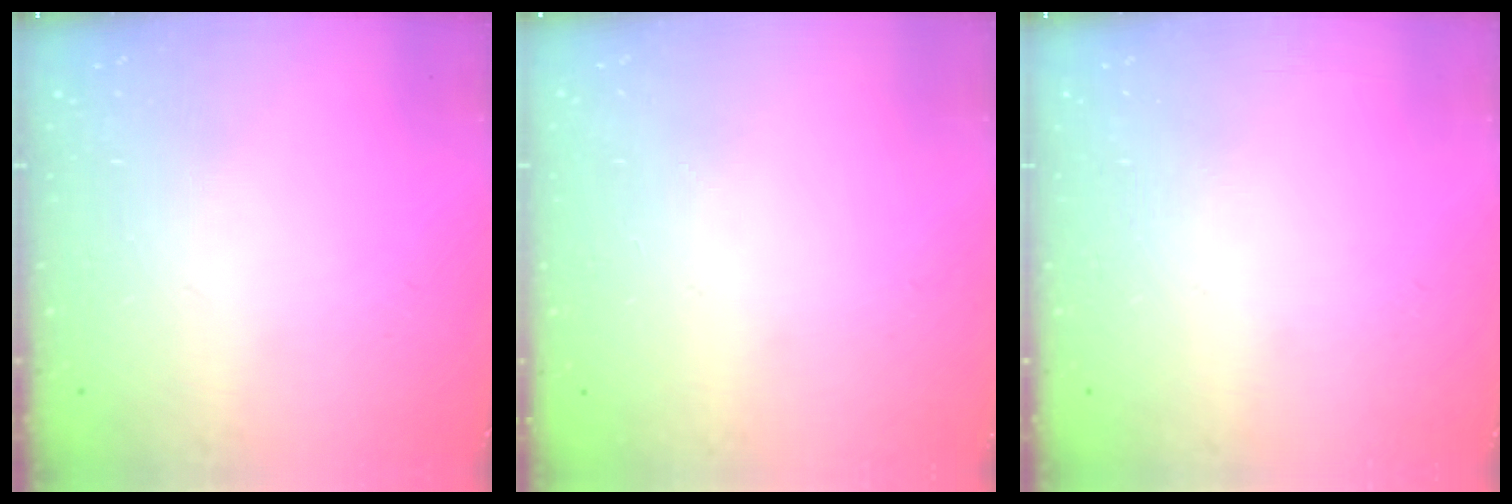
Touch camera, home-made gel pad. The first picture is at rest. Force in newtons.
{"total": 0.0}
{"total": 0.0}